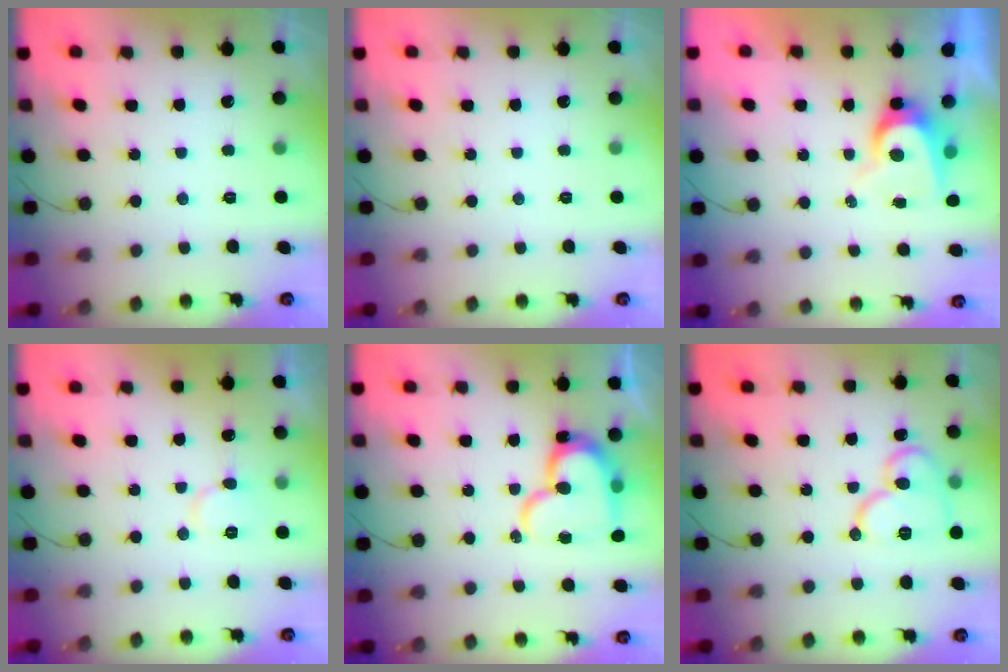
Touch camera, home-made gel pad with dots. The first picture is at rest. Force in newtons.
{"total": 0.0}
{"total": 6.9, "press": 6.8, "slide": 0.5}
{"total": 7.0, "press": 7.0, "slide": 0.6}
{"total": 17.1, "press": 17.1, "slide": 1.7}
{"total": 13.6, "press": 13.5, "slide": 1.7}